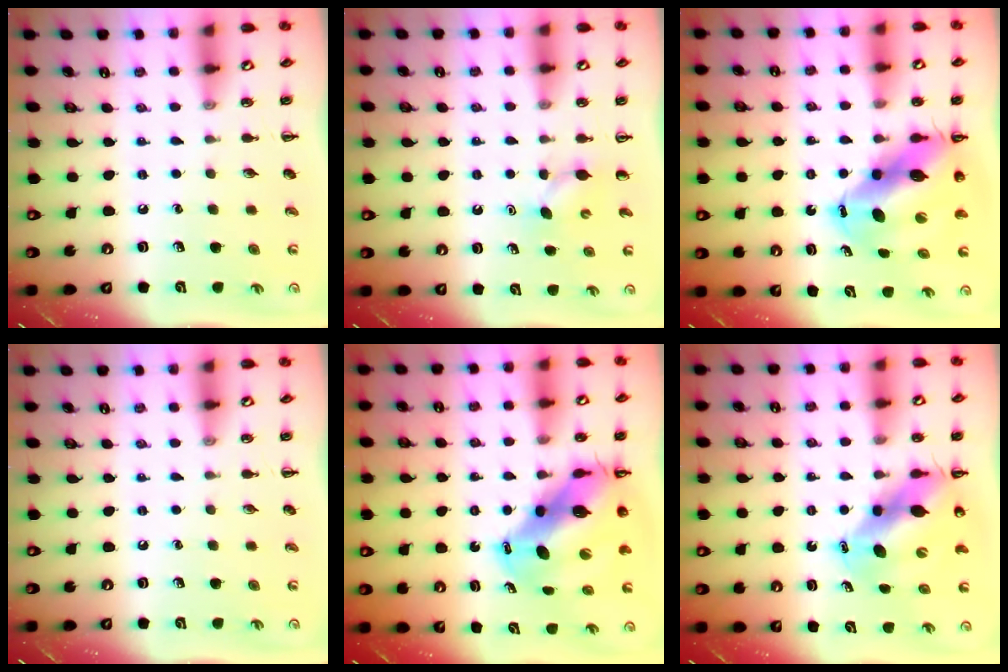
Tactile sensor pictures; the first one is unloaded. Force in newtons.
{"total": 3.7, "press": 3.4, "slide": 1.3}
{"total": 13.2, "press": 12.6, "slide": 3.7}
{"total": 0.0}
{"total": 13.6, "press": 12.9, "slide": 4.1}
{"total": 10.9, "press": 10.5, "slide": 2.7}